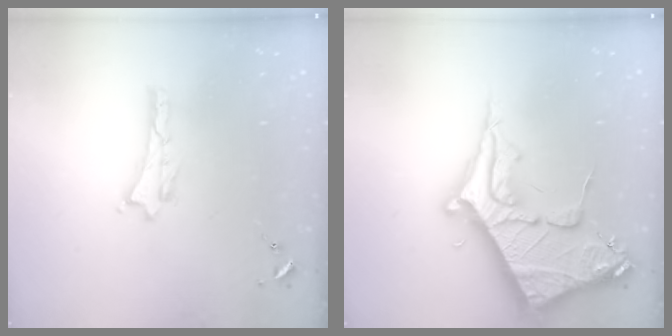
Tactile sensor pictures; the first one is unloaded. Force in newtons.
{"total": 10.6, "press": 10.6, "slide": 1.2}